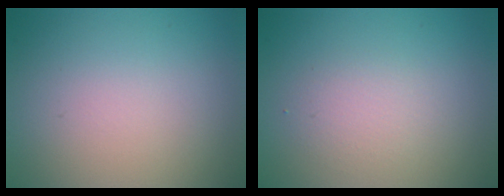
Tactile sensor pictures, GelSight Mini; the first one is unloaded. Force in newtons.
{"total": 1.7, "press": 1.7, "slide": 0.1}